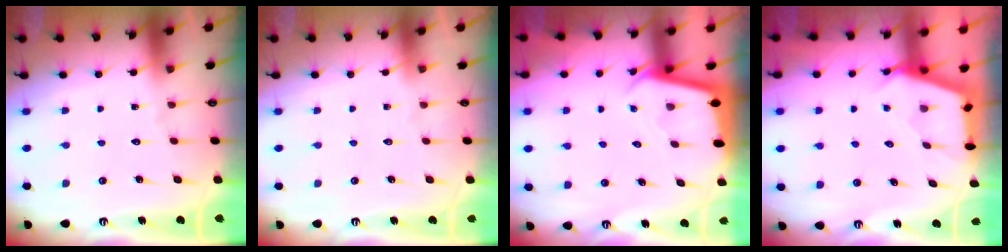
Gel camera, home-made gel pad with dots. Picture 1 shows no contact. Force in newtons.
{"total": 0.0}
{"total": 2.5, "press": 2.5, "slide": 0.1}
{"total": 3.0, "press": 3.0, "slide": 0.4}